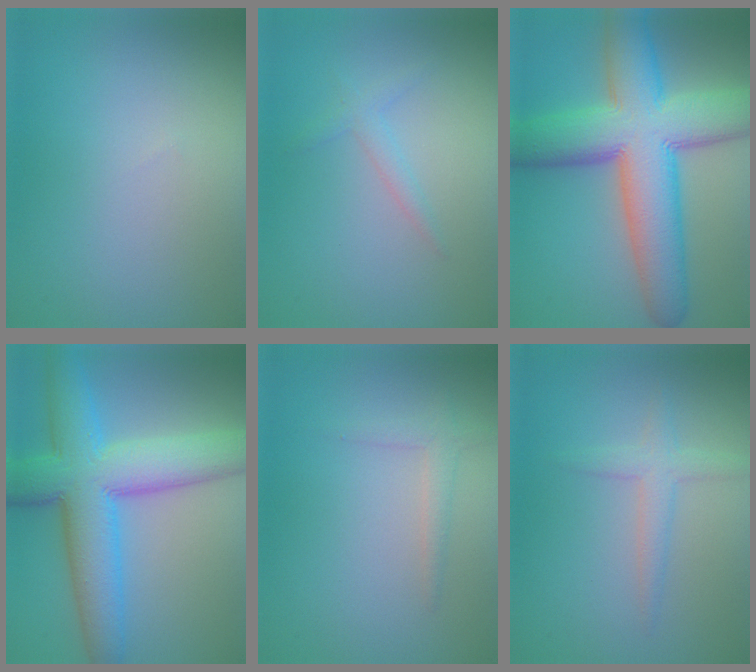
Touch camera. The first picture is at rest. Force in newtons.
{"total": 1.3, "press": 1.3, "slide": 0.1}
{"total": 13.3, "press": 13.2, "slide": 0.6}
{"total": 10.5, "press": 10.5, "slide": 0.0}
{"total": 1.4, "press": 1.4, "slide": 0.1}
{"total": 2.2, "press": 2.2, "slide": 0.1}